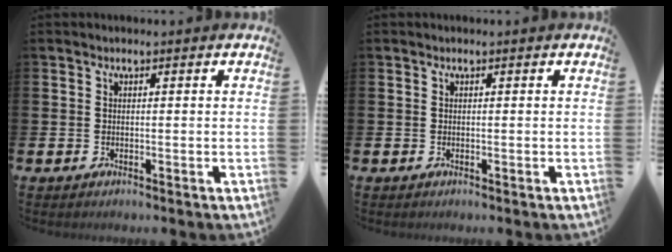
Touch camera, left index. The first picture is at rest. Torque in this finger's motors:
{"motor_torque": [-0.06, 0.06, 0.00, 0.01]}